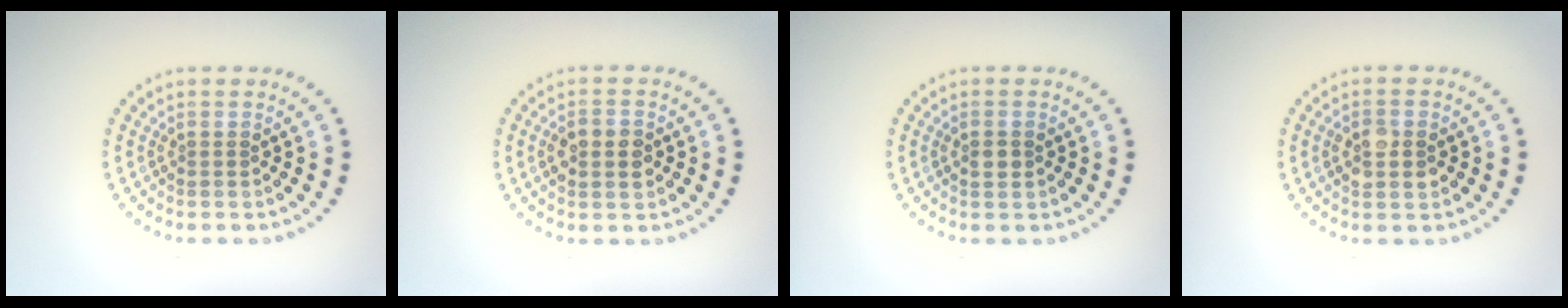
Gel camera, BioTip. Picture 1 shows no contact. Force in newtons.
{"total": 2.4, "press": 2.4, "slide": 0.1}
{"total": 1.1, "press": 1.1, "slide": 0.1}
{"total": 2.8, "press": 2.8, "slide": 0.1}